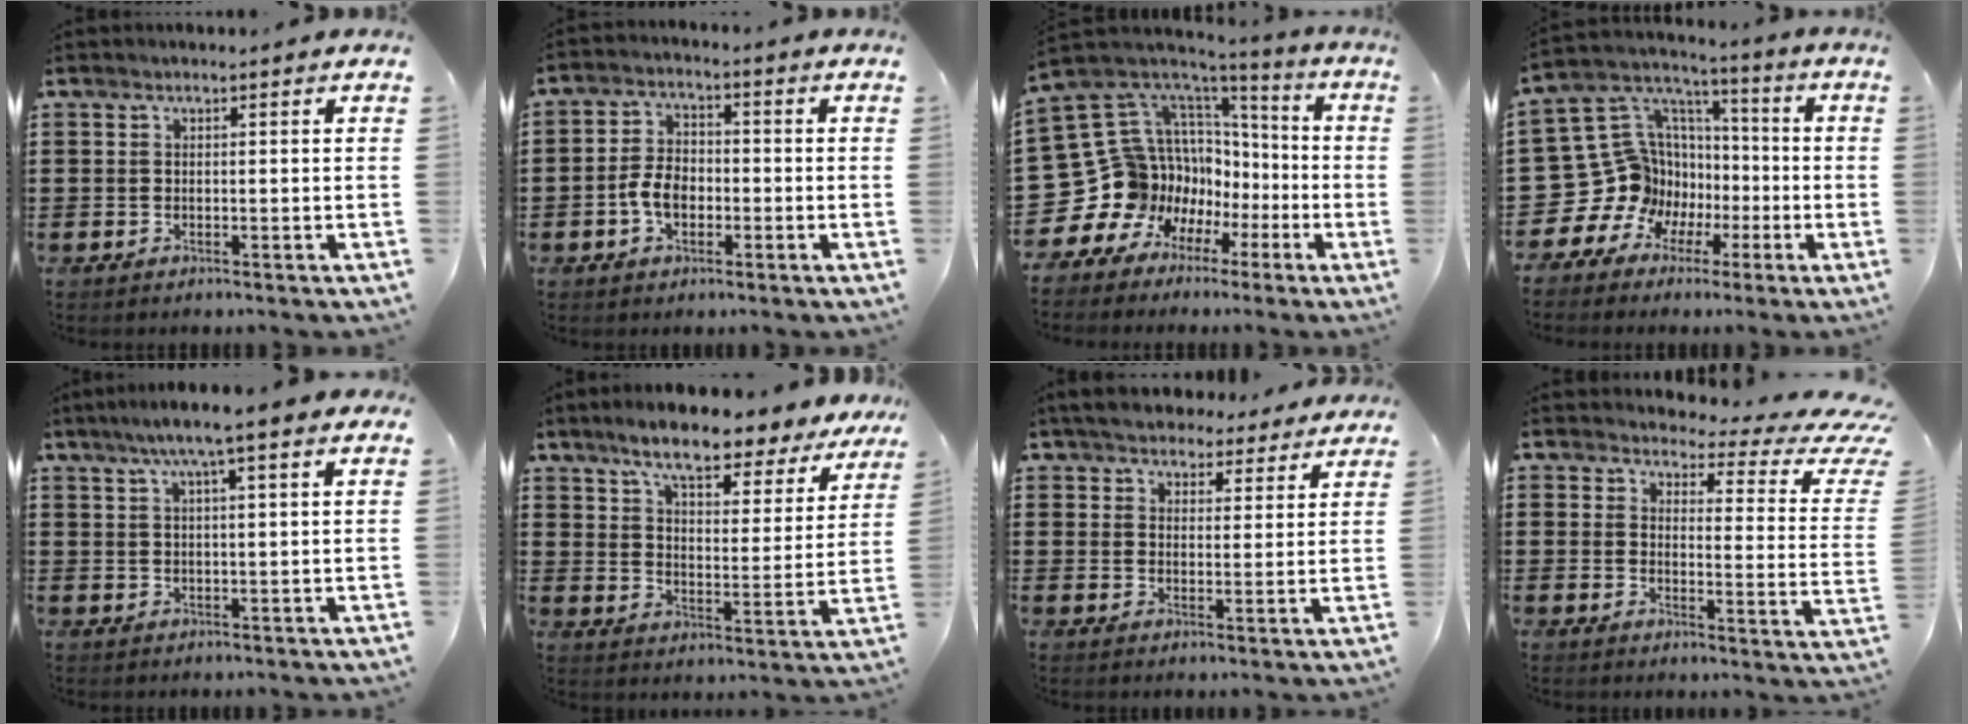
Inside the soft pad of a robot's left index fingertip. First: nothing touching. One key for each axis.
{"total": 5.1, "fx": -1.5, "fy": 3.2, "fz": 3.7, "tx": -0.096, "ty": -0.001, "tz": -0.036}
{"total": 13.6, "fx": -3.1, "fy": 12.5, "fz": 4.4, "tx": -0.157, "ty": -0.046, "tz": -0.009}
{"total": 14.5, "fx": -2.8, "fy": 13.7, "fz": 4.0, "tx": -0.155, "ty": -0.021, "tz": -0.016}
{"total": 5.7, "fx": 3.8, "fy": 0.1, "fz": 4.3, "tx": -0.093, "ty": 0.002, "tz": 0.064}
{"total": 7.9, "fx": 6.9, "fy": 1.1, "fz": 3.8, "tx": -0.095, "ty": -0.035, "tz": 0.115}
{"total": 5.1, "fx": 4.9, "fy": 1.2, "fz": 1.0, "tx": -0.041, "ty": -0.015, "tz": 0.089}
{"total": 4.2, "fx": 3.3, "fy": 1.0, "fz": 2.4, "tx": -0.050, "ty": -0.026, "tz": 0.049}